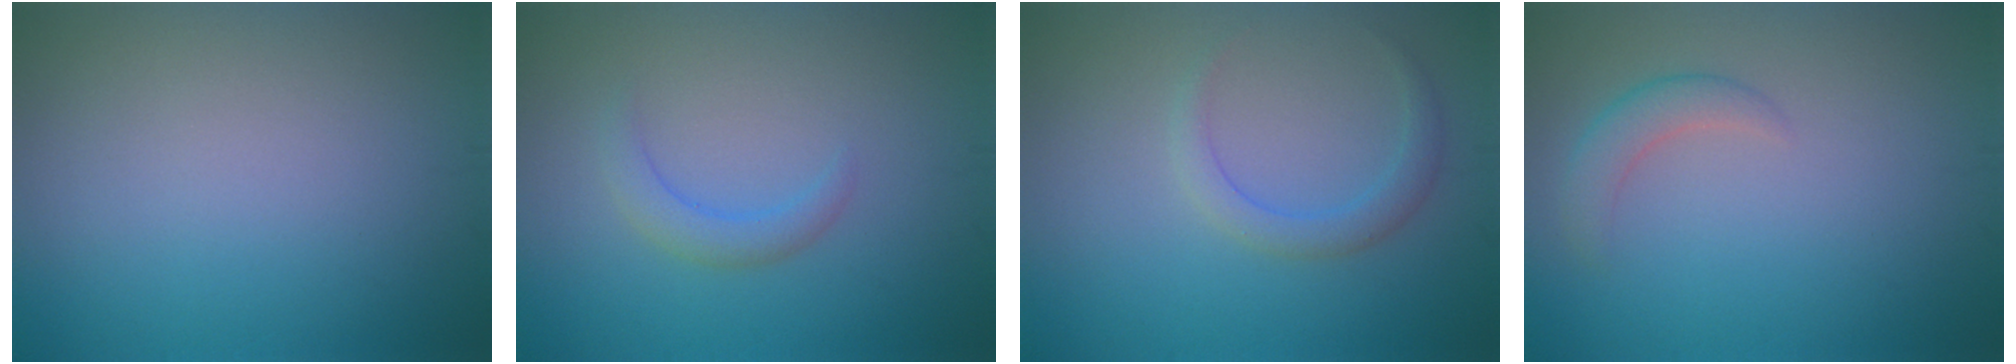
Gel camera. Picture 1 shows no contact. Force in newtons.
{"total": 1.9, "press": 1.9, "slide": 0.3}
{"total": 2.0, "press": 2.0, "slide": 0.2}
{"total": 2.0, "press": 2.0, "slide": 0.2}